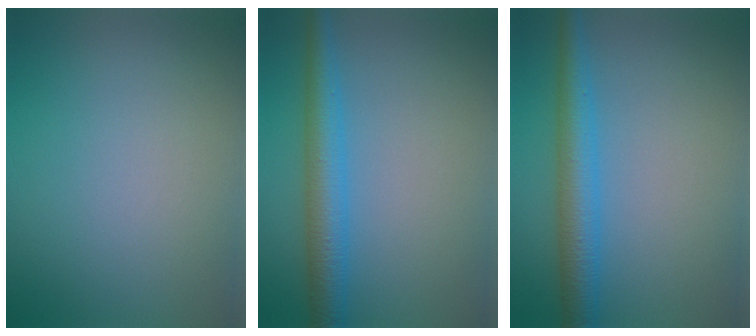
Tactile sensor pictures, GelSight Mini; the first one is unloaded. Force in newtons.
{"total": 4.4, "press": 4.4, "slide": 0.2}
{"total": 4.4, "press": 4.4, "slide": 0.2}